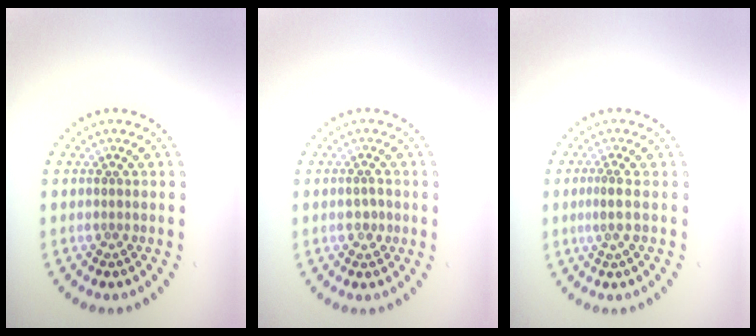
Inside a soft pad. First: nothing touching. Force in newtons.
{"total": 1.3, "press": 1.3, "slide": 0.3}
{"total": 1.5, "press": 1.3, "slide": 0.8}